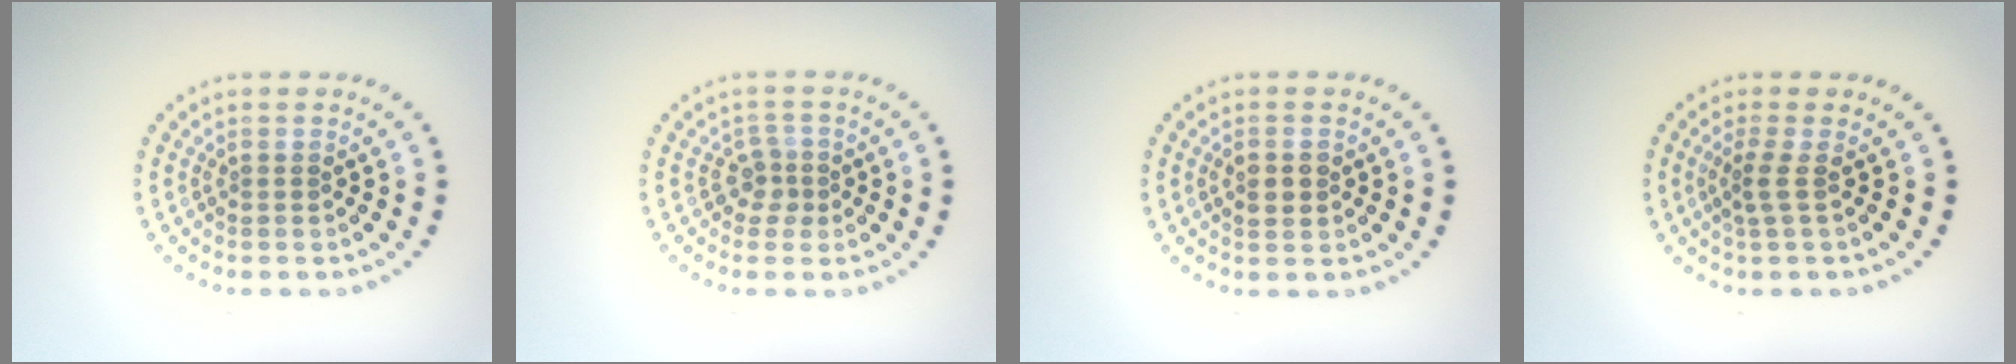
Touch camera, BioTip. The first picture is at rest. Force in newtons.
{"total": 1.9, "press": 1.4, "slide": 1.2}
{"total": 1.6, "press": 1.6, "slide": 0.1}
{"total": 1.7, "press": 1.1, "slide": 1.3}